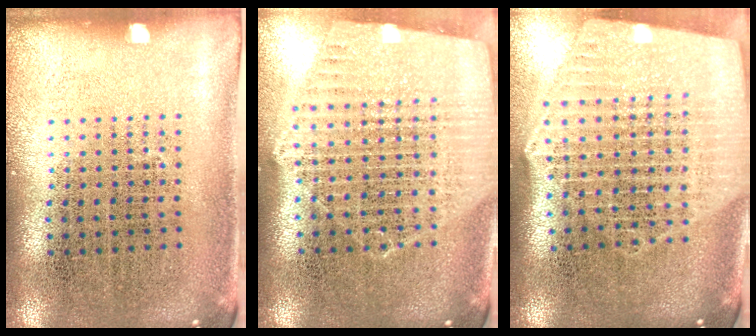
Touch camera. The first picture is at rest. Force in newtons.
{"total": 1.6, "press": 1.5, "slide": 0.4}
{"total": 2.8, "press": 2.4, "slide": 1.4}